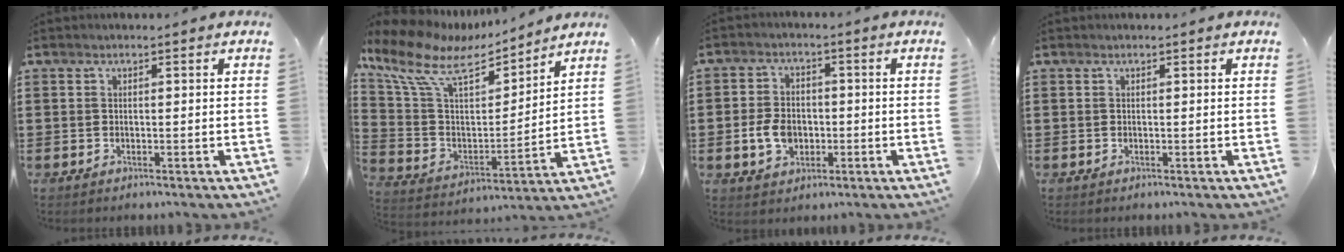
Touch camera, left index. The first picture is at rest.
{"total": 11.1, "force": [7.8, 4.2, 6.6], "torque": [-0.158, -0.035, 0.132]}
{"total": 5.6, "force": [-1.2, 4.1, 3.7], "torque": [-0.086, 0.004, -0.024]}
{"total": 0.0}